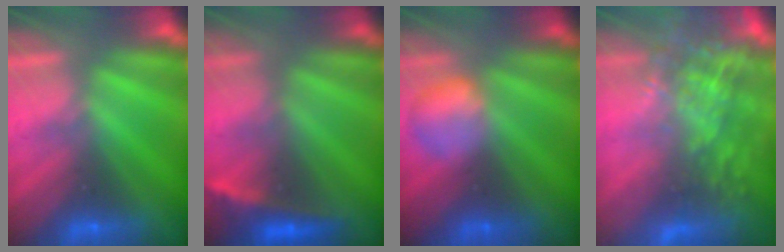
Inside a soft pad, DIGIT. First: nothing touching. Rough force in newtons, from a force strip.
{"total": 2.2}
{"total": 2.4}
{"total": 13.7}